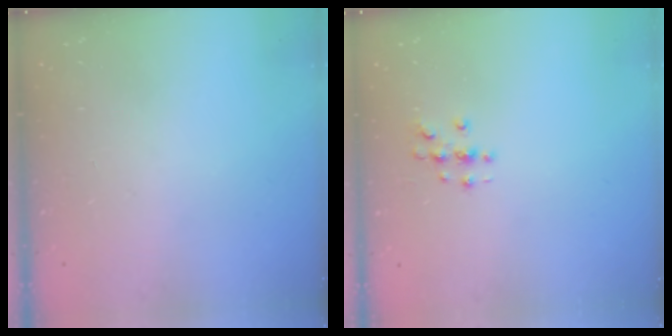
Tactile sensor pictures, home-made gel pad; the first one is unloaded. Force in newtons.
{"total": 3.4, "press": 3.4, "slide": 0.4}